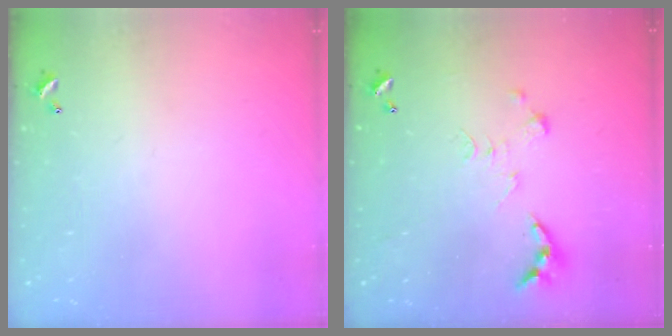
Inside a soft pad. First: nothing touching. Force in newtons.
{"total": 0.0}